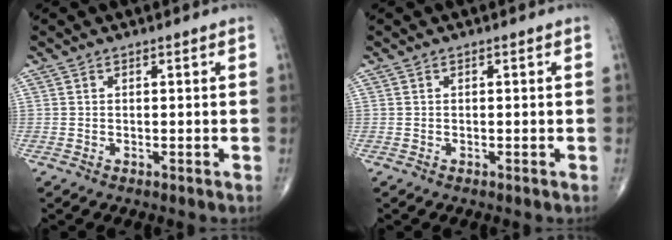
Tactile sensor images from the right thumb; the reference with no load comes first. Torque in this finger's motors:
{"motor_torque": [0.23, -0.04, -0.11, -0.12, -0.03]}